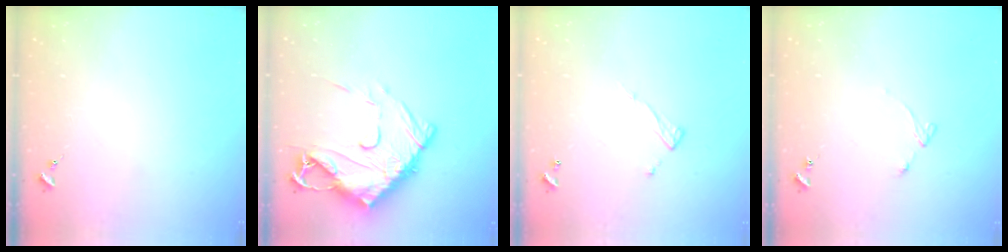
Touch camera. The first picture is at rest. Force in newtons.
{"total": 19.3, "press": 19.2, "slide": 1.9}
{"total": 7.0, "press": 7.0, "slide": 0.4}
{"total": 4.3, "press": 4.2, "slide": 0.5}